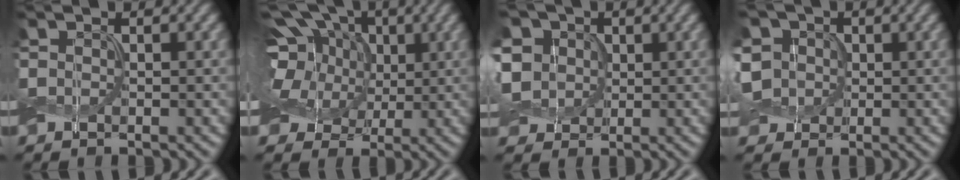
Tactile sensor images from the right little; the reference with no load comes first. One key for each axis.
{"total": 15.3, "fx": 4.7, "fy": 11.7, "fz": 8.8, "tx": -0.184, "ty": 0.047, "tz": 0.060}
{"total": 7.8, "fx": 2.0, "fy": 6.4, "fz": 4.0, "tx": -0.106, "ty": 0.032, "tz": 0.022}
{"total": 5.0, "fx": 0.6, "fy": 4.4, "fz": 2.4, "tx": -0.079, "ty": 0.024, "tz": -0.001}